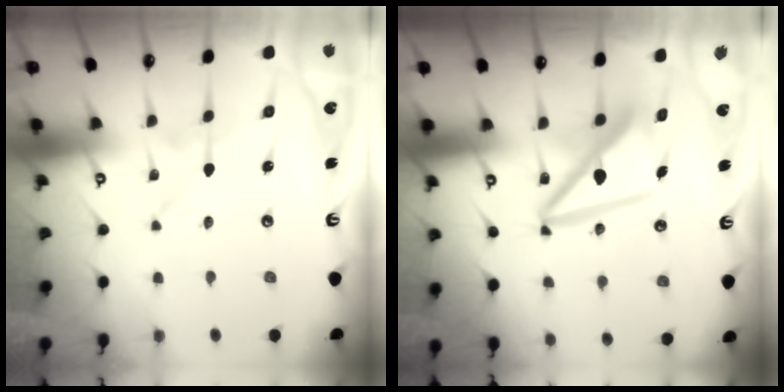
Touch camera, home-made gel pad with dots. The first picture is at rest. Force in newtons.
{"total": 11.2, "press": 11.1, "slide": 1.3}